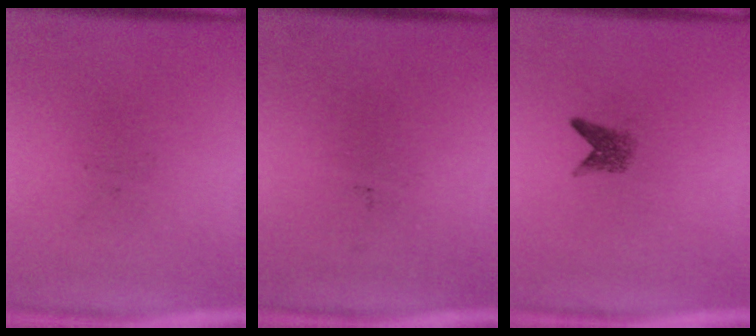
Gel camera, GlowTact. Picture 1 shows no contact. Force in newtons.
{"total": 0.0}
{"total": 1.9}